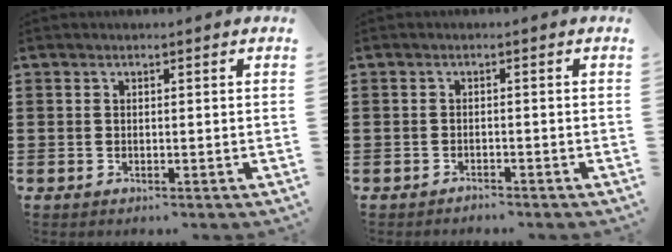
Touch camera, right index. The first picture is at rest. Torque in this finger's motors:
{"motor_torque": [-0.64, 0.30, -1.05, -0.16]}